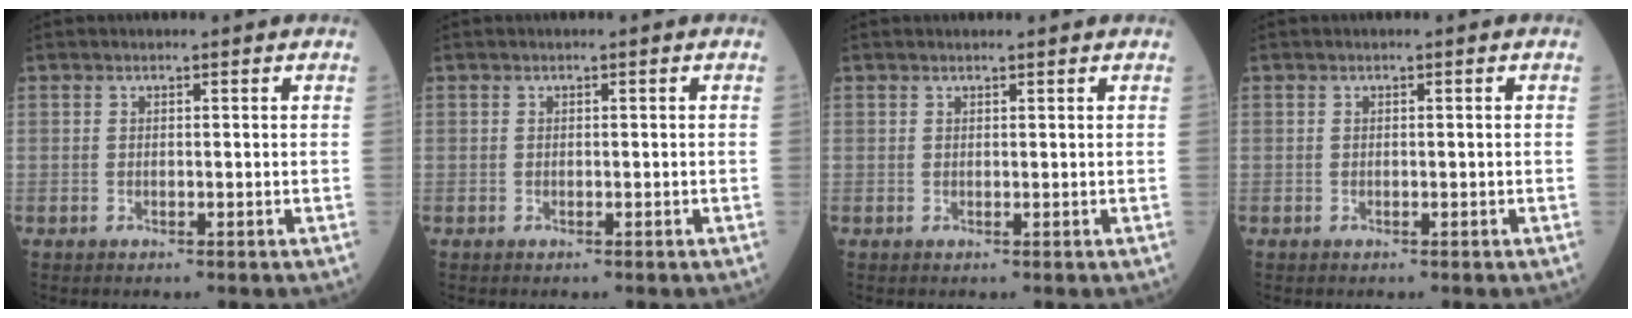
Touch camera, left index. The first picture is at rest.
{"total": 0.0}
{"total": 1.2, "force": [1.2, 0.0, 0.2], "torque": [-0.007, 0.004, 0.020]}
{"total": 0.0}